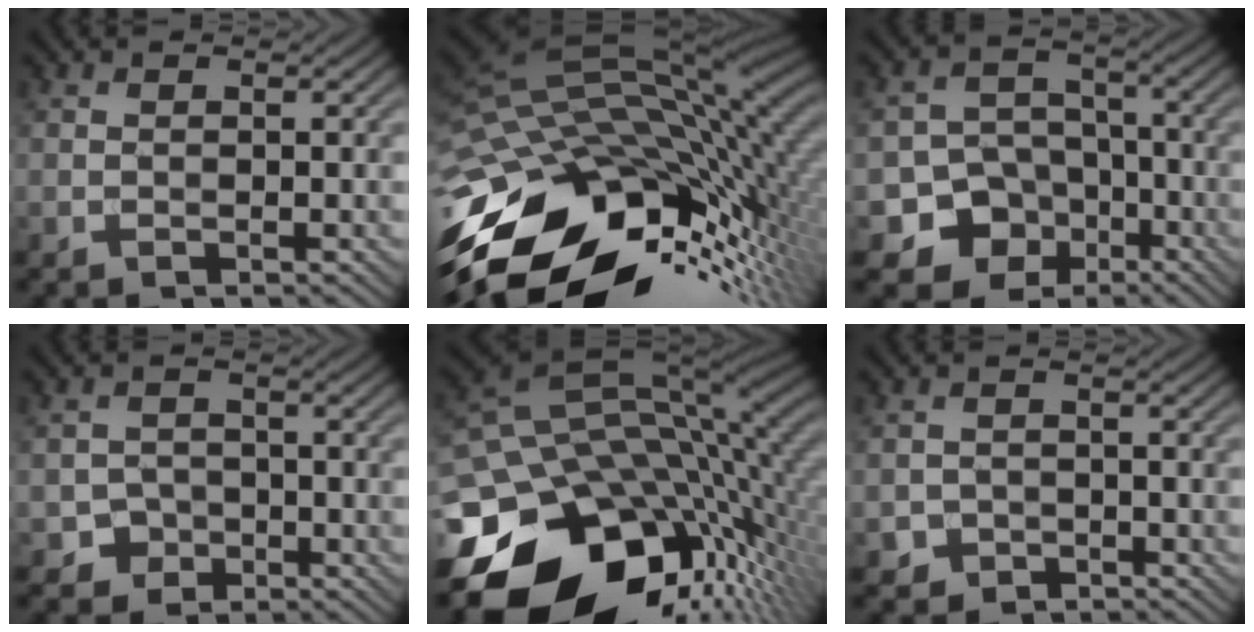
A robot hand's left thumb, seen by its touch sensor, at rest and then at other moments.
{"total": 17.7, "force": [-7.7, 9.1, 13.1], "torque": [-0.289, -0.014, -0.123]}
{"total": 10.0, "force": [-4.9, 8.4, 2.3], "torque": [-0.046, -0.017, -0.115]}
{"total": 2.5, "force": [-1.4, 2.1, 0.1], "torque": [0.005, 0.001, -0.026]}
{"total": 18.9, "force": [-7.3, 12.1, 12.5], "torque": [-0.268, -0.040, -0.107]}
{"total": 1.8, "force": [-1.3, 1.2, -0.2], "torque": [0.007, -0.002, -0.026]}